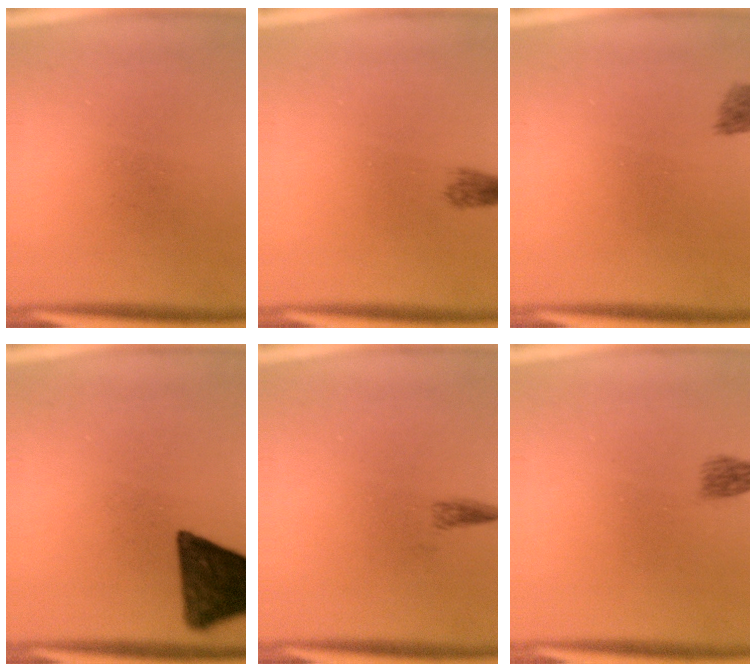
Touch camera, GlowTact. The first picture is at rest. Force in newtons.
{"total": 1.7}
{"total": 1.9}
{"total": 13.7}
{"total": 1.2}
{"total": 1.9}